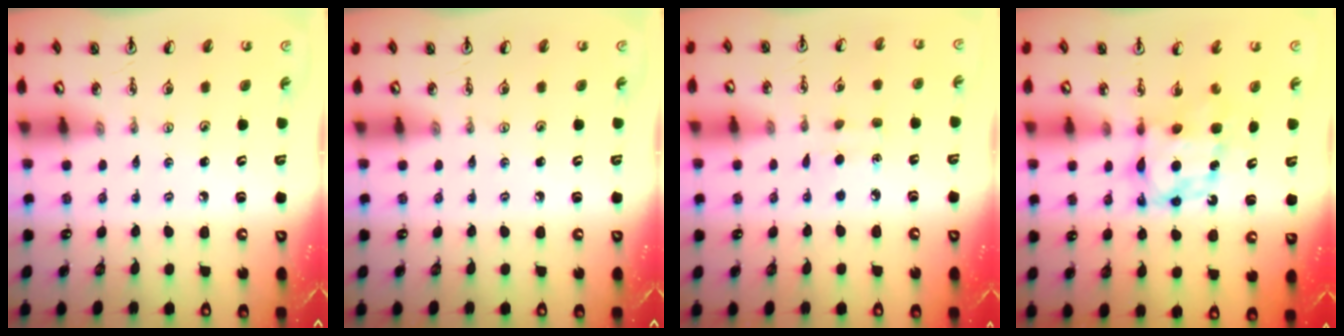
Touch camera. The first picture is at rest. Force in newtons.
{"total": 0.0}
{"total": 5.0, "press": 4.9, "slide": 0.6}
{"total": 7.0, "press": 7.0, "slide": 0.4}